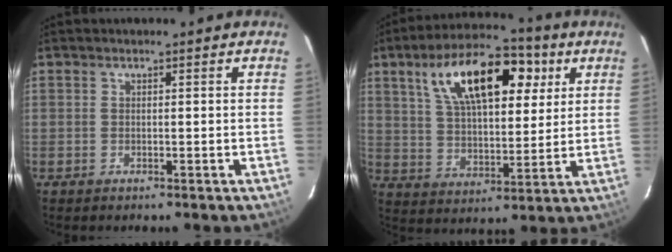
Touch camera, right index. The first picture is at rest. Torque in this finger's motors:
{"motor_torque": [1.25, 0.89, 0.53, 0.21]}